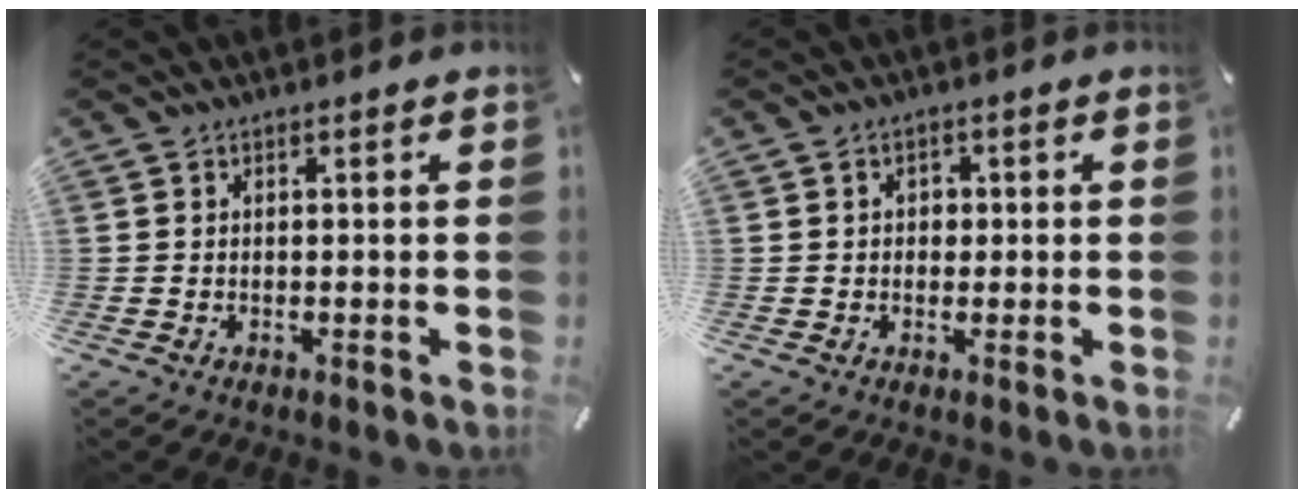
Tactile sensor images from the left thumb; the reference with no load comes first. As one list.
[{"total": 2.7, "force": [0.1, 2.2, 1.6], "torque": [-0.017, 0.002, -0.005]}]